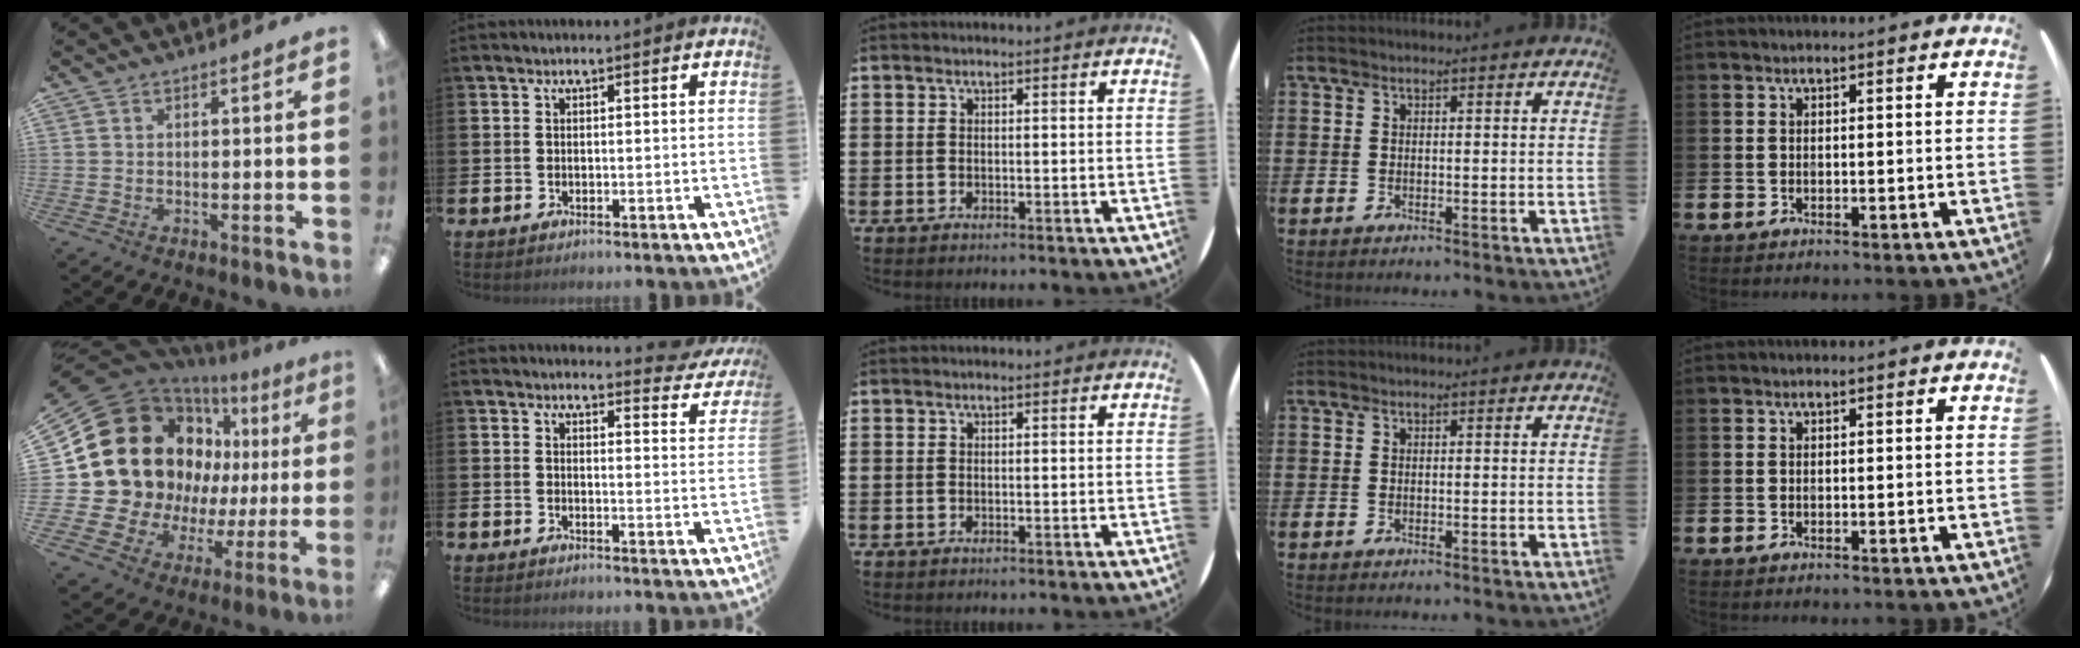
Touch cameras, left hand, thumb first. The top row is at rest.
{"thumb": {"total": 25.9, "force": [7.5, 20.7, 13.7], "torque": [-0.296, -0.044, 0.179]}, "index": {"total": 2.9, "force": [2.8, 0.6, 0.3], "torque": [0.008, -0.023, 0.044]}}